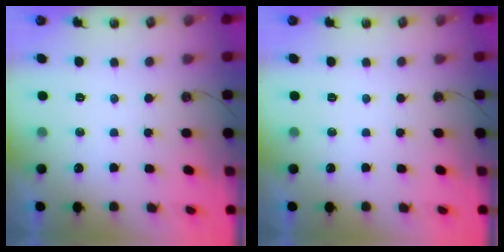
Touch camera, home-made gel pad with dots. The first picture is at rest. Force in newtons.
{"total": 0.0}